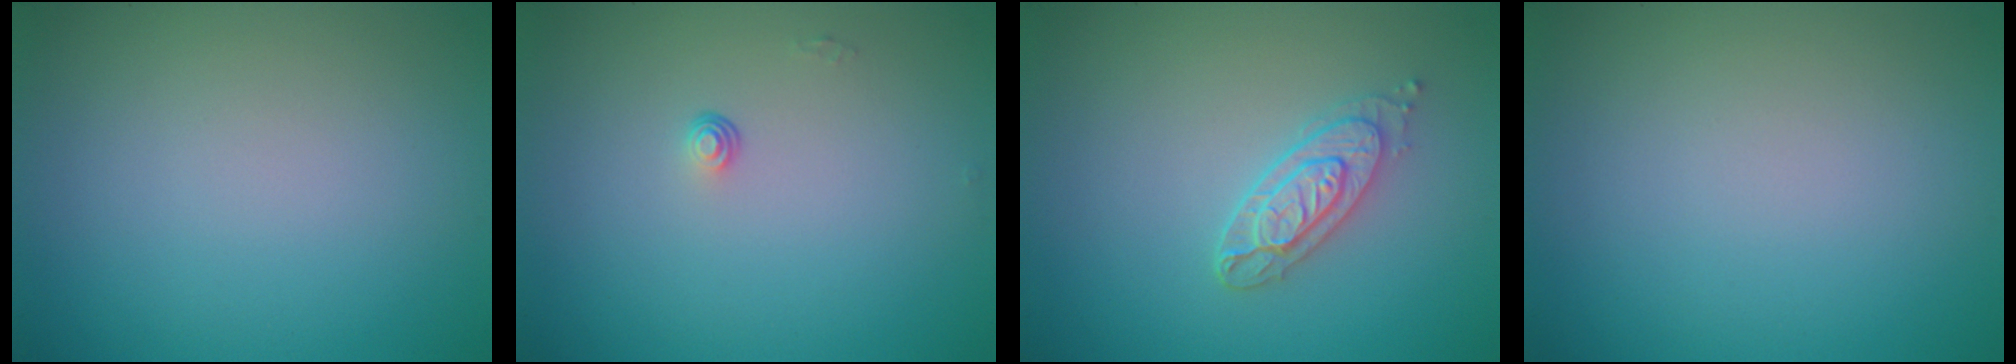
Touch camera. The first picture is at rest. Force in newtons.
{"total": 0.6, "press": 0.4, "slide": 0.5}
{"total": 2.9, "press": 2.5, "slide": 1.5}
{"total": 0.0}